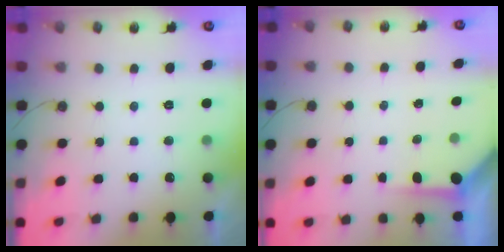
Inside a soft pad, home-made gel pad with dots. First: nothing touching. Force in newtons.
{"total": 3.8, "press": 3.8, "slide": 0.4}